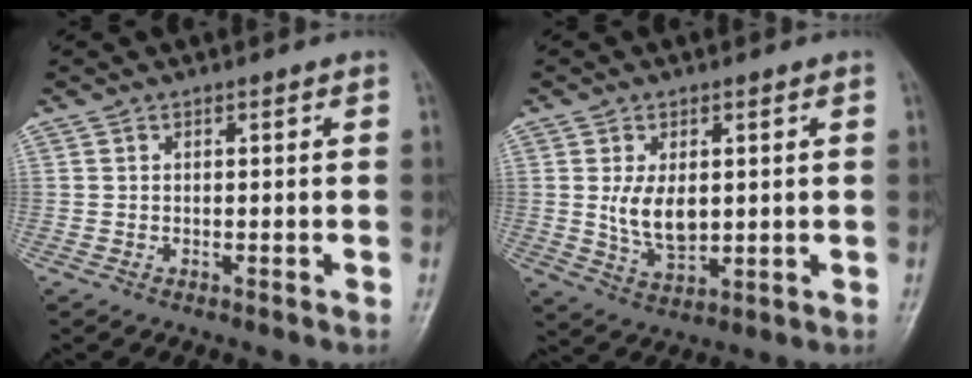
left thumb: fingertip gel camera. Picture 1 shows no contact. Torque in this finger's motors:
{"motor_torque": [0.07, -0.08, 0.75, -0.12, 0.02]}